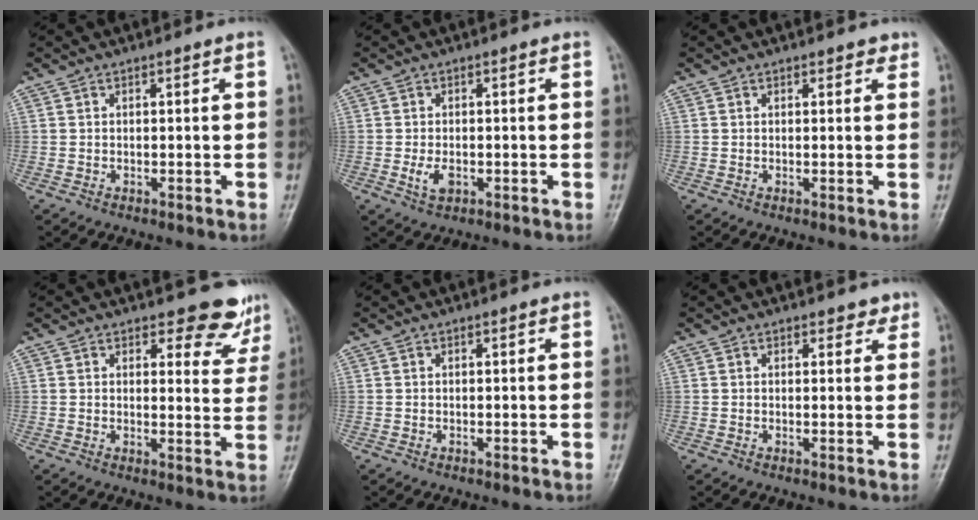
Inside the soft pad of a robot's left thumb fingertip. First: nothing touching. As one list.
[{"total": 3.0, "force": [-0.7, 1.8, 2.3], "torque": [-0.046, -0.003, -0.011]}, {"total": 1.5, "force": [1.1, 0.9, 0.5], "torque": [0.008, -0.005, 0.008]}, {"total": 7.1, "force": [6.3, 2.8, 1.6], "torque": [0.016, -0.047, 0.062]}, {"total": 0.0}, {"total": 2.1, "force": [1.6, 1.2, 0.6], "torque": [0.013, -0.007, 0.014]}]